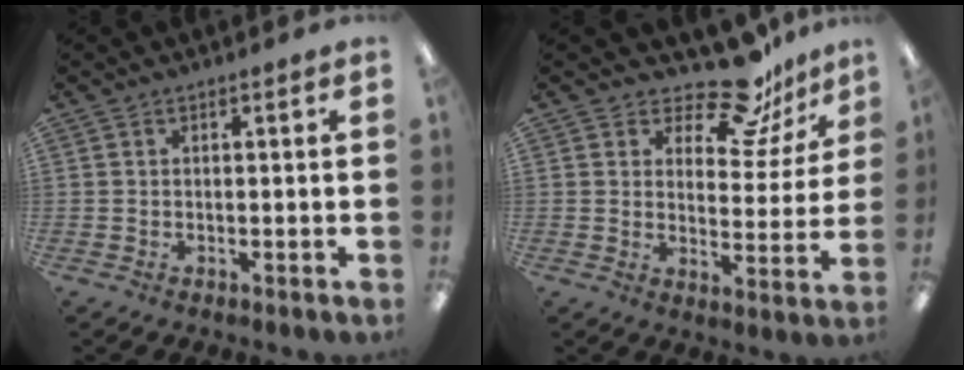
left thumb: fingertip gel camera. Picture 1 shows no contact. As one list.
[{"total": 14.3, "force": [11.5, 5.7, 6.3], "torque": [-0.094, -0.077, 0.203]}]